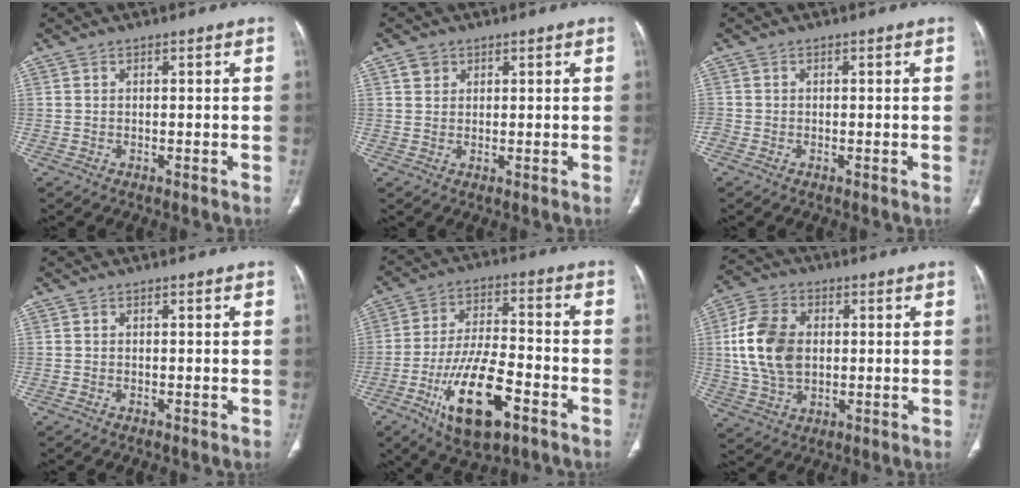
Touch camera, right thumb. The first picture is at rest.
{"total": 2.4, "force": [1.2, 1.9, 0.6], "torque": [0.000, -0.004, 0.019]}
{"total": 0.7, "force": [-0.4, 0.4, 0.4], "torque": [-0.014, -0.004, -0.016]}
{"total": 0.0}
{"total": 16.5, "force": [-7.5, 6.7, 13.1], "torque": [-0.232, 0.028, -0.123]}
{"total": 13.5, "force": [1.3, 9.2, 9.7], "torque": [-0.182, 0.005, 0.025]}